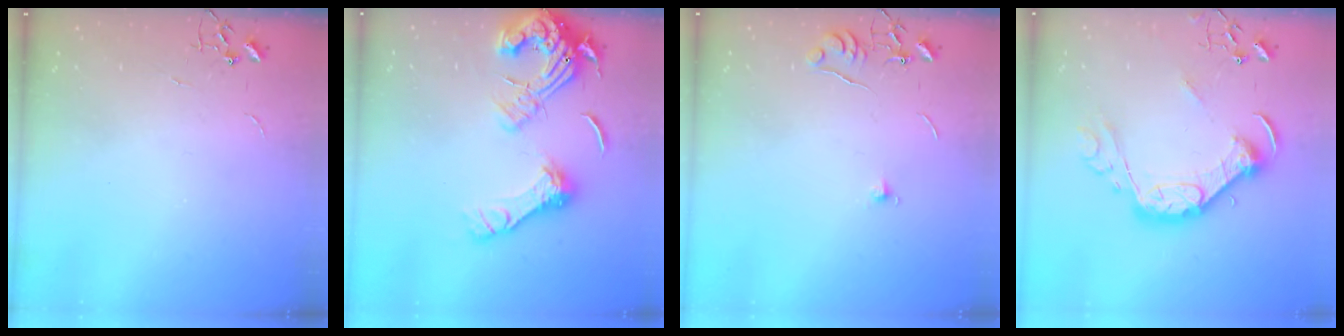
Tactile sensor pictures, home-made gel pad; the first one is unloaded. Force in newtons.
{"total": 17.6, "press": 17.5, "slide": 2.3}
{"total": 6.1, "press": 6.0, "slide": 0.6}
{"total": 15.8, "press": 15.8, "slide": 0.6}